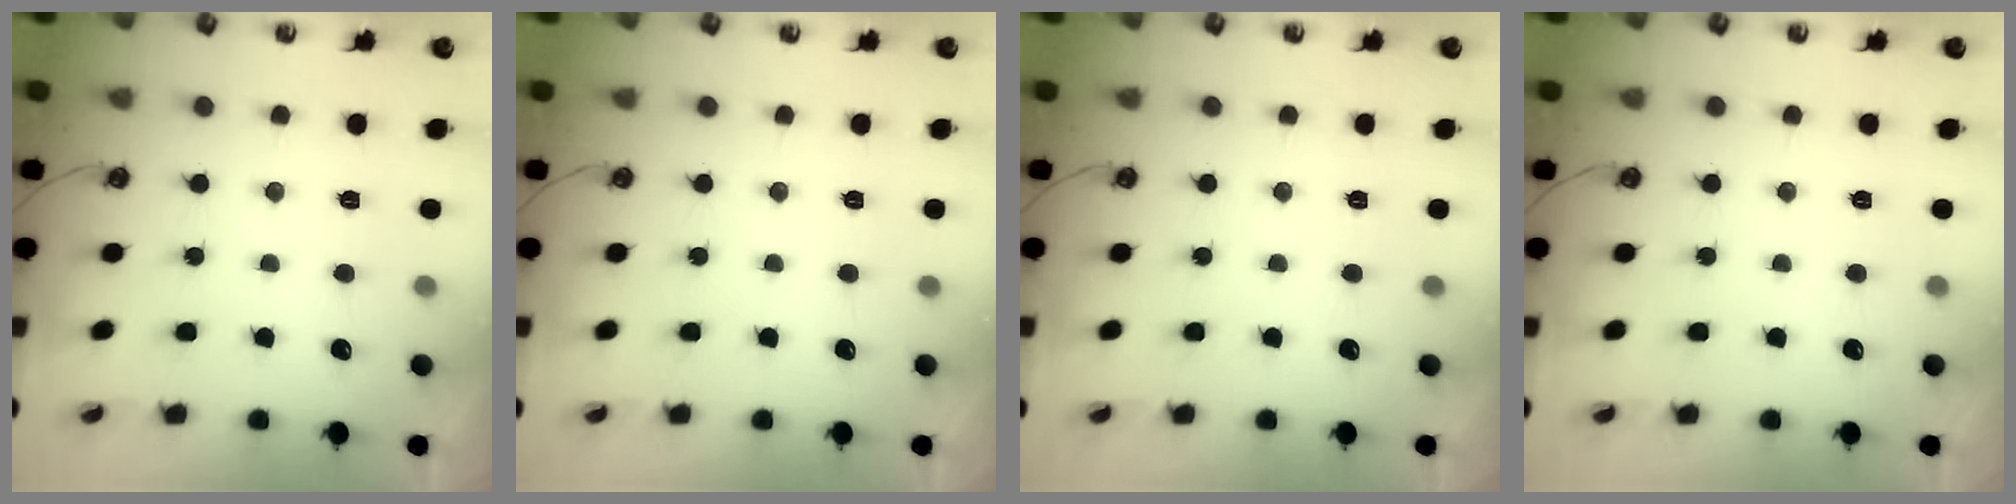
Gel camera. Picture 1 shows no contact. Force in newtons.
{"total": 0.0}
{"total": 0.0}
{"total": 0.0}